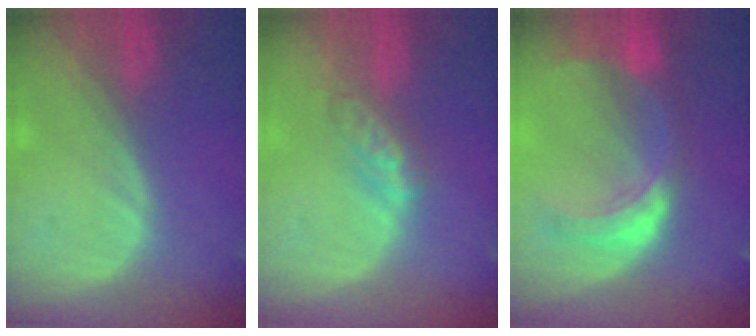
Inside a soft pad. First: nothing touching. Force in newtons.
{"total": 4.6, "press": 4.5, "slide": 1.0}
{"total": 8.1, "press": 7.2, "slide": 3.7}